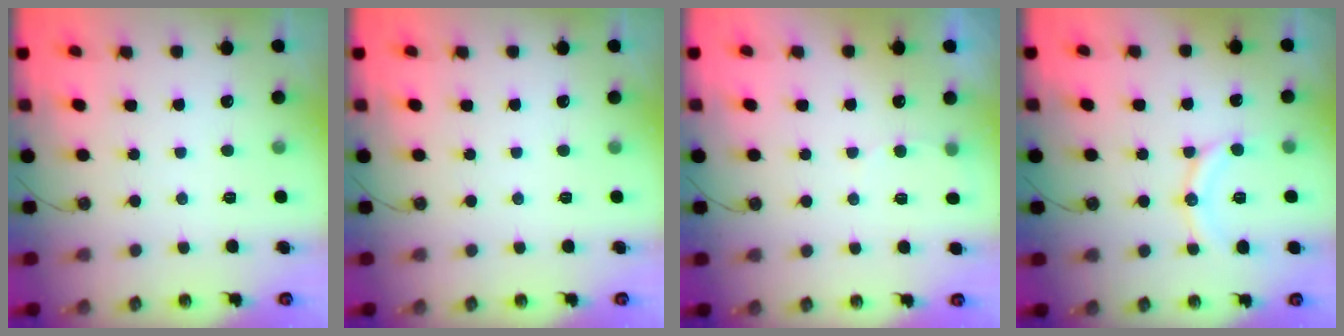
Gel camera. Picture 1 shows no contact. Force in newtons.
{"total": 0.0}
{"total": 3.6, "press": 3.3, "slide": 1.5}
{"total": 10.2, "press": 10.2, "slide": 0.4}